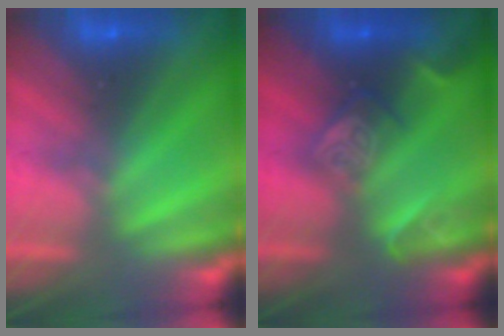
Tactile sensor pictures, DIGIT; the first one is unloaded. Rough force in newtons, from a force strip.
{"total": 2.4}